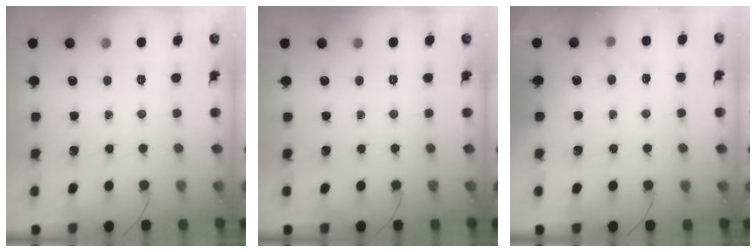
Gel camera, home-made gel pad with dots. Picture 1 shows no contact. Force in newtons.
{"total": 0.0}
{"total": 5.3, "press": 5.0, "slide": 1.6}